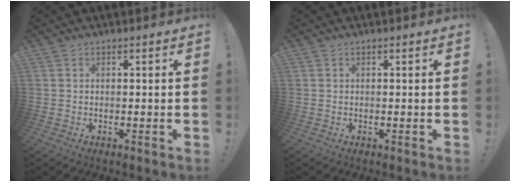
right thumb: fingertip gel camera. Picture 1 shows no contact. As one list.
[{"total": 0.0}]